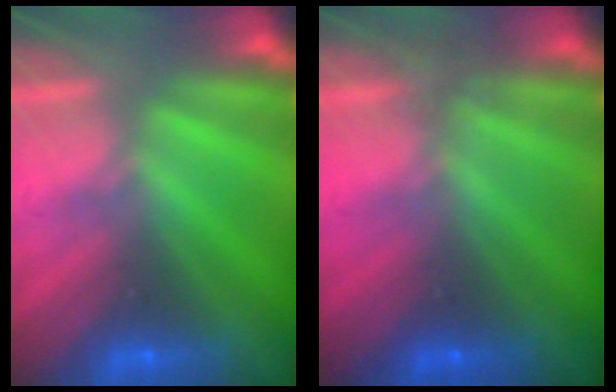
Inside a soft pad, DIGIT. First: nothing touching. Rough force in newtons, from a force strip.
{"total": 1.4}